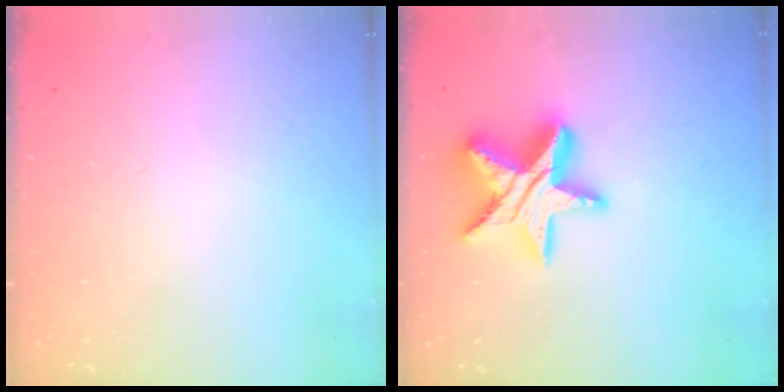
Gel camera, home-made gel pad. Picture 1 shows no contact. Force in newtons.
{"total": 16.8, "press": 16.8, "slide": 1.1}